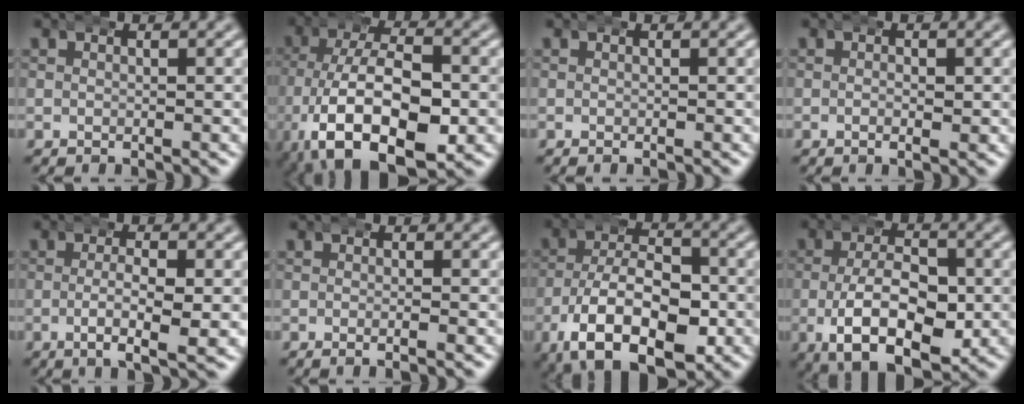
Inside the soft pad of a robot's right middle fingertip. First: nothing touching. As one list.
[{"total": 12.8, "force": [-4.8, 7.8, 9.0], "torque": [-0.211, -0.058, -0.047]}, {"total": 0.0}, {"total": 1.5, "force": [-0.5, 0.5, 1.4], "torque": [-0.016, 0.002, -0.014]}, {"total": 4.8, "force": [-1.6, 0.7, 4.5], "torque": [-0.064, -0.006, -0.023]}, {"total": 1.1, "force": [-0.6, -0.1, 1.0], "torque": [-0.019, 0.002, -0.013]}, {"total": 11.9, "force": [-4.7, 6.4, 8.9], "torque": [-0.154, -0.033, -0.057]}, {"total": 10.7, "force": [-3.4, 5.7, 8.5], "torque": [-0.151, -0.032, -0.038]}]